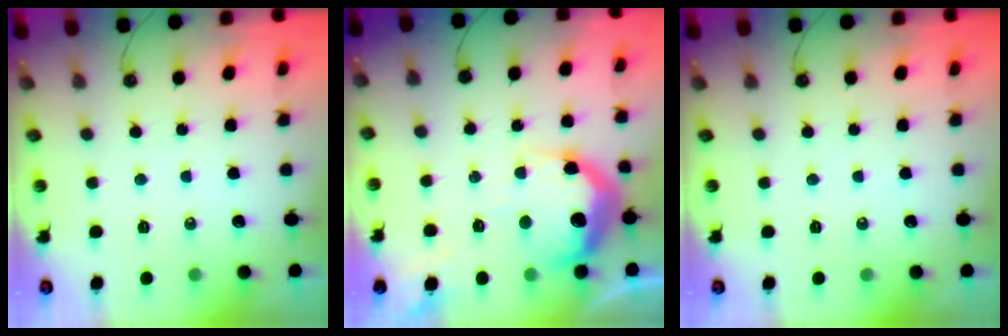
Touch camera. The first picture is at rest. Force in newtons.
{"total": 22.9, "press": 22.8, "slide": 1.9}
{"total": 0.0}